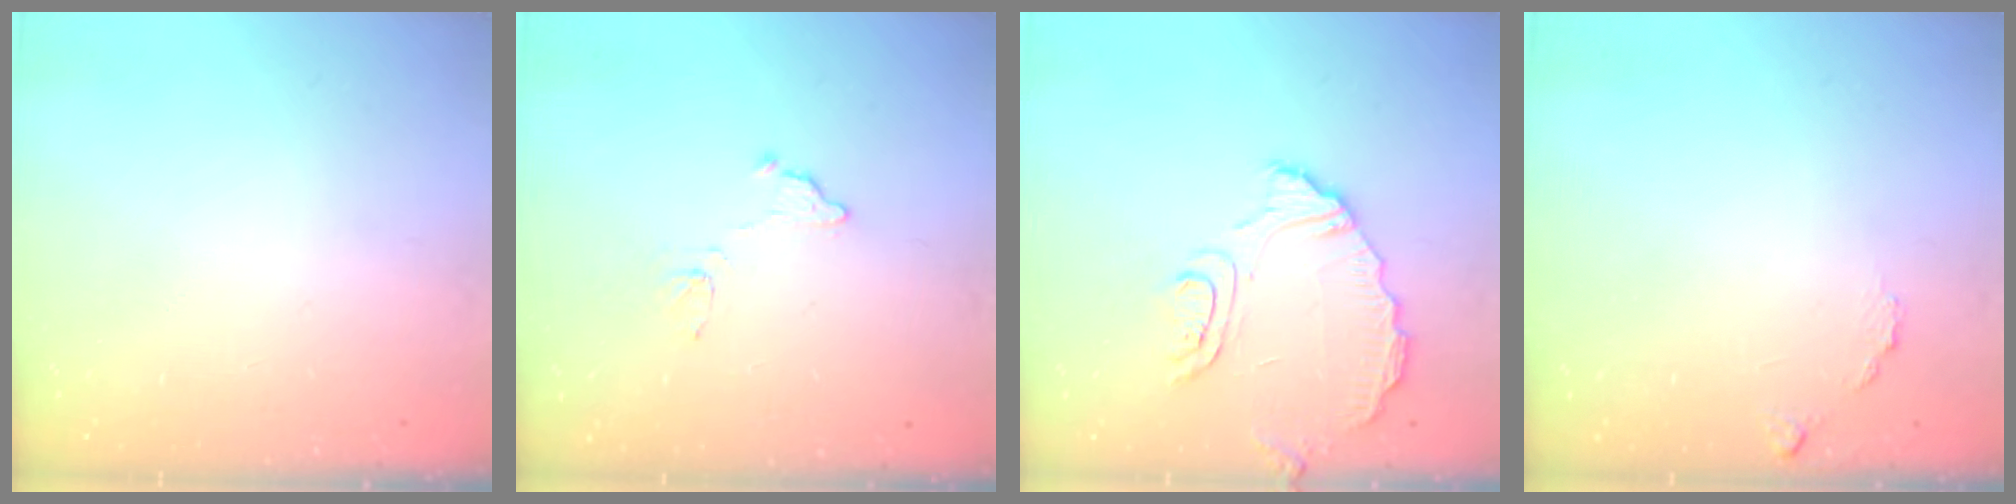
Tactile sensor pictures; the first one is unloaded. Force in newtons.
{"total": 7.9, "press": 7.9, "slide": 0.4}
{"total": 9.2, "press": 9.2, "slide": 0.7}
{"total": 5.2, "press": 5.2, "slide": 0.3}